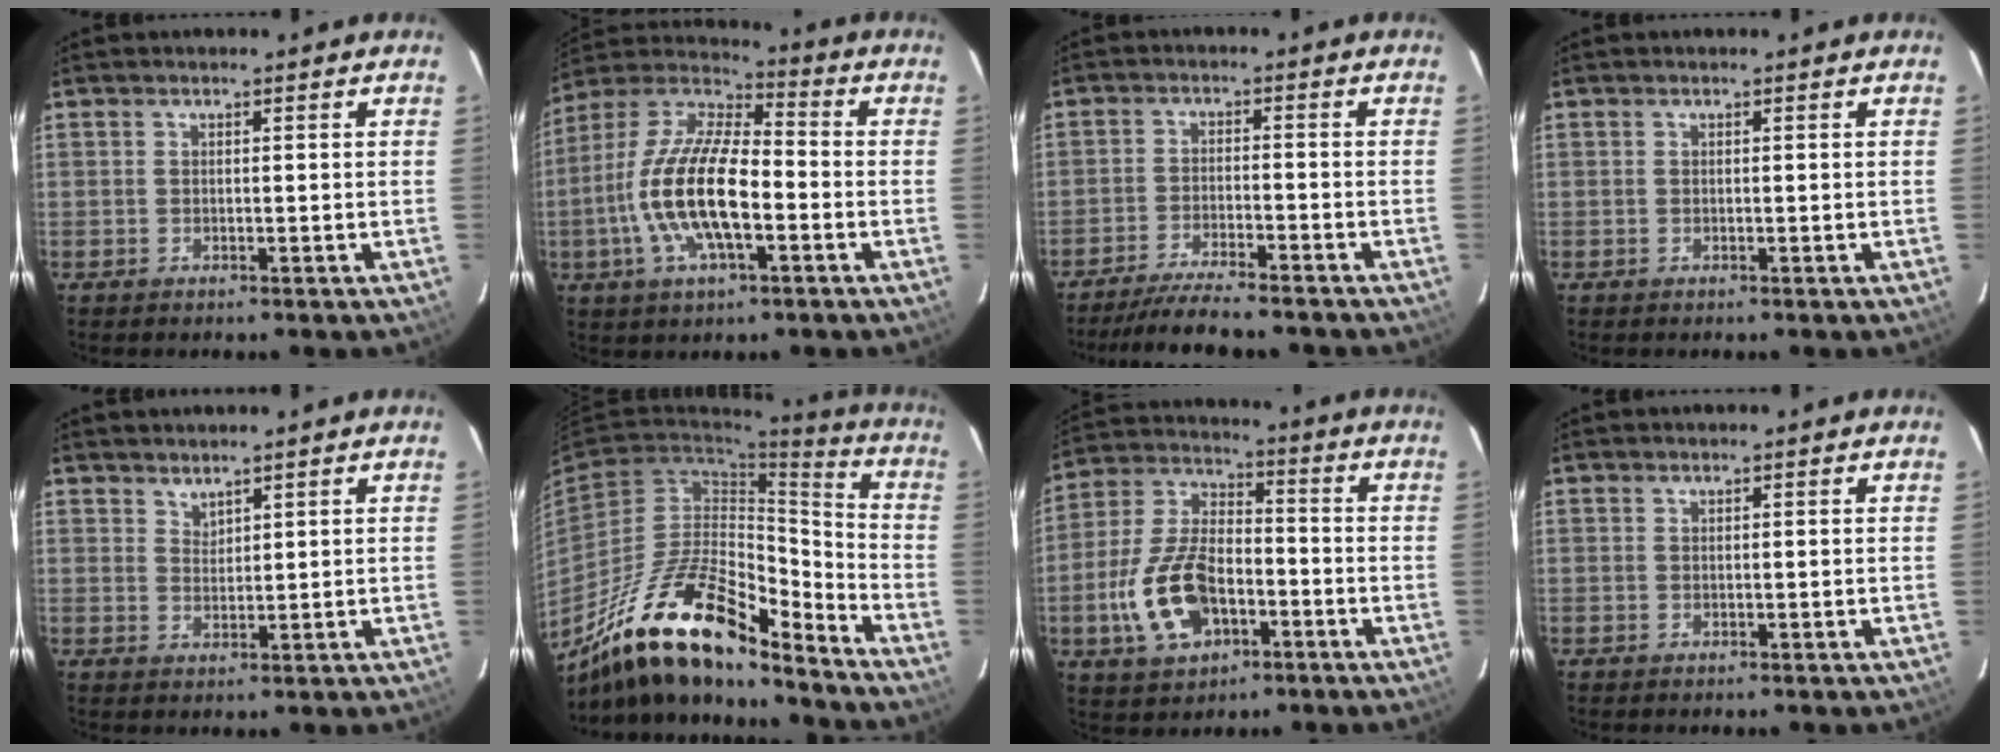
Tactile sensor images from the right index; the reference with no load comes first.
{"total": 17.3, "force": [-4.2, 6.3, 15.5], "torque": [-0.313, -0.002, -0.087]}
{"total": 11.5, "force": [-10.3, 1.2, 5.0], "torque": [-0.111, -0.016, -0.166]}
{"total": 0.0}
{"total": 2.2, "force": [2.1, 0.6, 0.3], "torque": [0.000, 0.002, 0.039]}
{"total": 22.1, "force": [-16.3, 6.6, 13.4], "torque": [-0.246, -0.011, -0.284]}
{"total": 14.9, "force": [-5.3, 8.4, 11.2], "torque": [-0.242, 0.009, -0.088]}
{"total": 0.0}